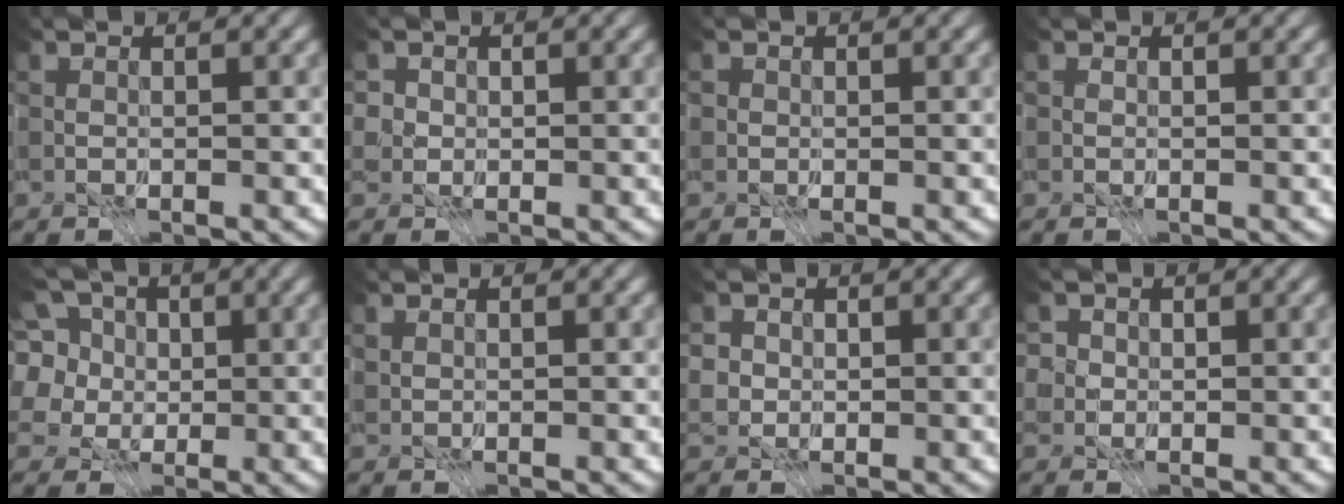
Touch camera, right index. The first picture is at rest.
{"total": 3.9, "force": [2.3, 2.8, 1.5], "torque": [-0.017, 0.004, 0.016]}
{"total": 1.8, "force": [0.8, 1.4, 0.8], "torque": [-0.005, 0.005, -0.003]}
{"total": 1.5, "force": [0.8, 1.0, 0.8], "torque": [-0.006, 0.006, 0.001]}
{"total": 5.7, "force": [2.4, 4.1, 3.2], "torque": [-0.069, 0.020, 0.015]}
{"total": 0.6, "force": [0.5, 0.3, 0.2], "torque": [-0.013, 0.001, 0.016]}
{"total": 3.6, "force": [2.2, 2.5, 1.4], "torque": [-0.012, -0.002, 0.020]}
{"total": 4.6, "force": [2.6, 3.2, 2.0], "torque": [-0.027, 0.006, 0.019]}